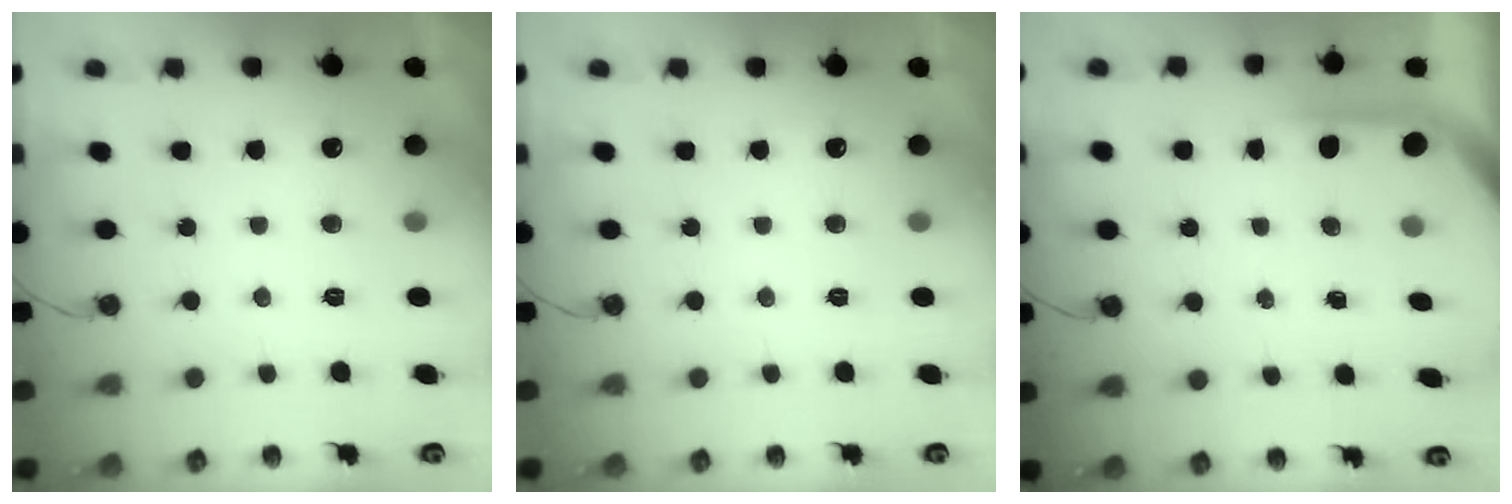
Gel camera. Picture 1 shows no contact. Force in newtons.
{"total": 0.0}
{"total": 3.9, "press": 3.9, "slide": 0.3}